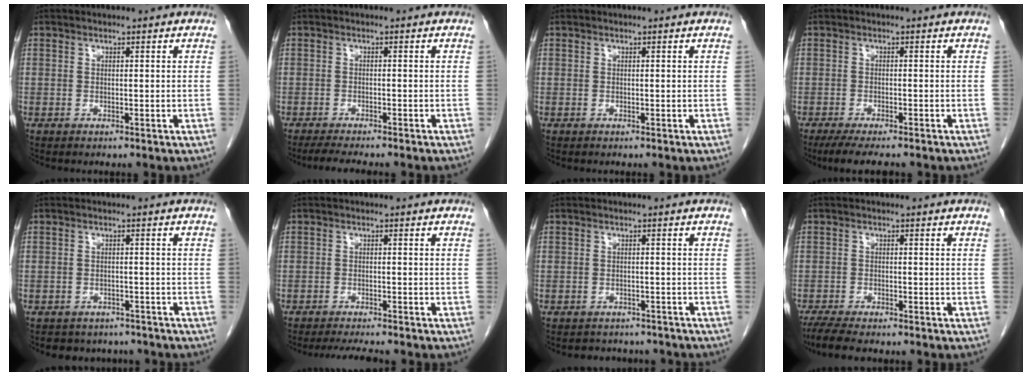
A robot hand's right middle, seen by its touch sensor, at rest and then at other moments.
{"total": 5.3, "force": [-4.5, 0.2, 2.7], "torque": [-0.043, -0.014, -0.068]}
{"total": 0.0}
{"total": 6.9, "force": [-5.6, 1.0, 3.8], "torque": [-0.058, -0.015, -0.086]}
{"total": 5.8, "force": [-5.1, 2.8, 0.4], "torque": [-0.004, 0.007, -0.058]}
{"total": 4.9, "force": [-4.5, 0.1, 2.1], "torque": [-0.032, -0.016, -0.068]}
{"total": 5.8, "force": [-5.3, 2.3, 0.7], "torque": [-0.011, 0.004, -0.056]}
{"total": 5.9, "force": [-5.0, 0.8, 3.1], "torque": [-0.060, -0.019, -0.082]}